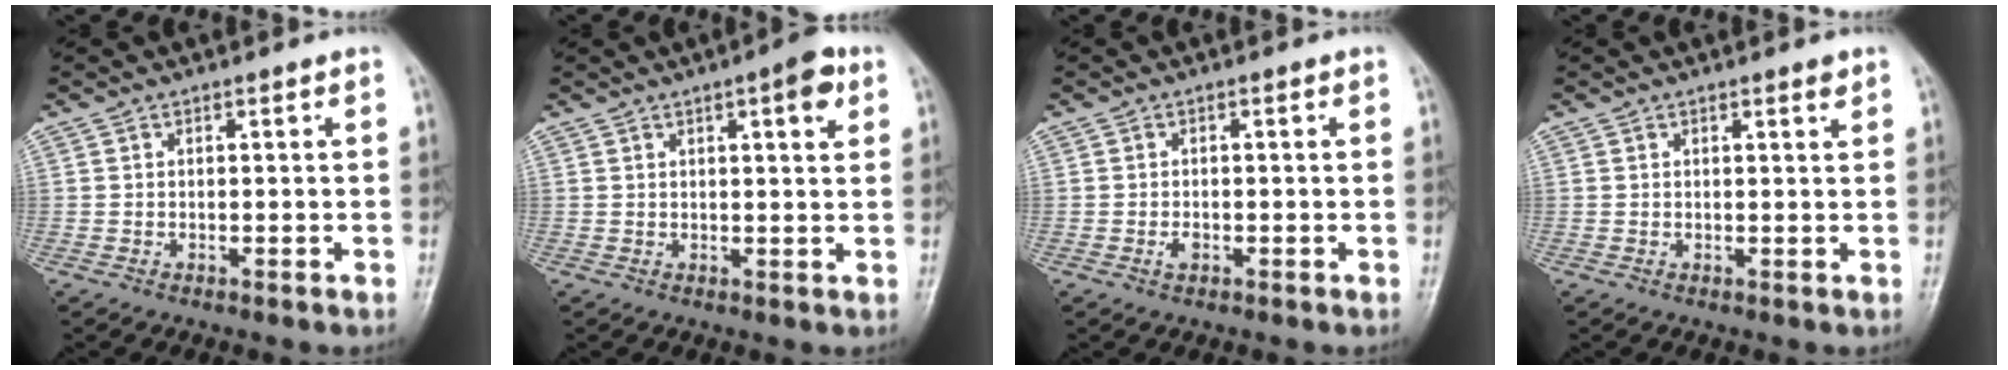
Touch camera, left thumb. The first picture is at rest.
{"total": 5.4, "force": [2.6, 1.5, 4.5], "torque": [-0.051, -0.006, 0.030]}
{"total": 1.4, "force": [-0.5, 0.8, 1.0], "torque": [-0.017, -0.001, -0.010]}
{"total": 1.5, "force": [1.0, 0.3, 1.1], "torque": [-0.014, -0.006, 0.014]}